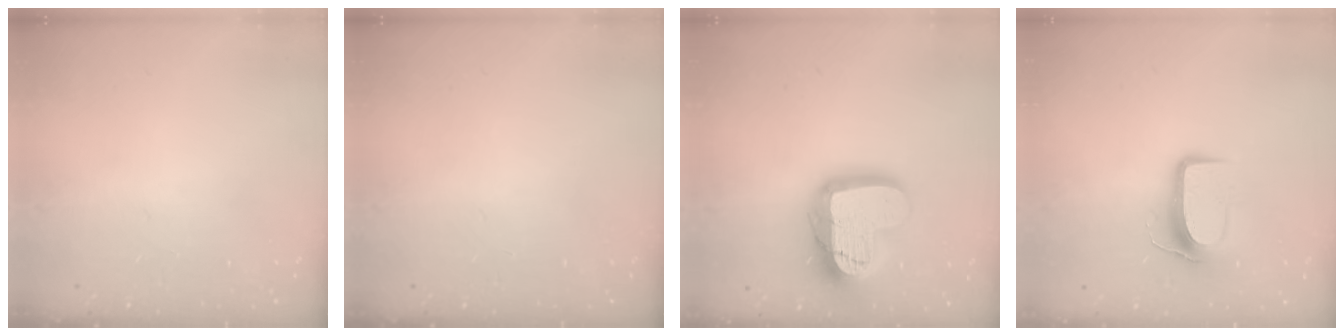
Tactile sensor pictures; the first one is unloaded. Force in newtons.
{"total": 0.0}
{"total": 19.9, "press": 19.9, "slide": 1.5}
{"total": 8.8, "press": 8.7, "slide": 1.0}